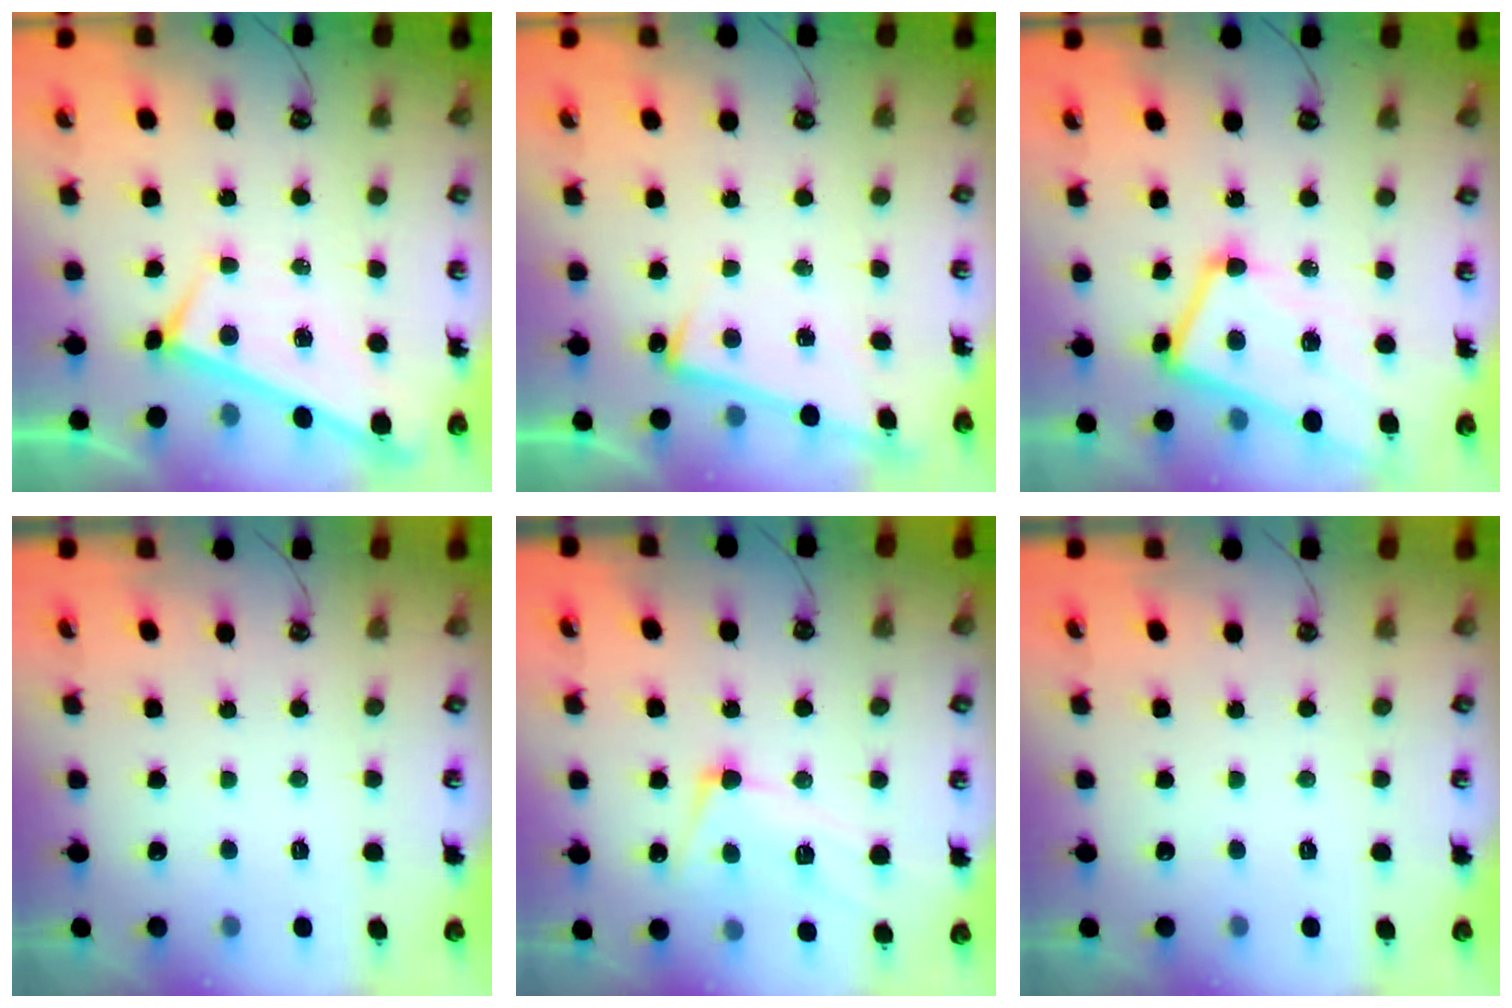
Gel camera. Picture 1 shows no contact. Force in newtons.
{"total": 6.2, "press": 6.1, "slide": 0.6}
{"total": 7.1, "press": 7.0, "slide": 1.3}
{"total": 0.0}
{"total": 3.5, "press": 3.2, "slide": 1.2}
{"total": 0.0}